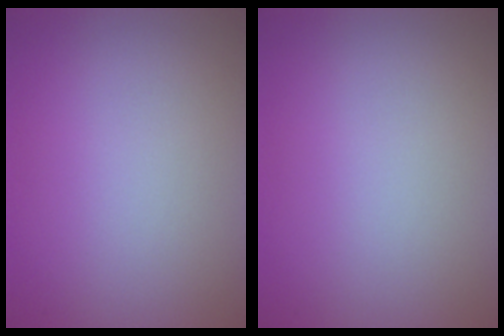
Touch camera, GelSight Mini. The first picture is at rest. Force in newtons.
{"total": 0.0}